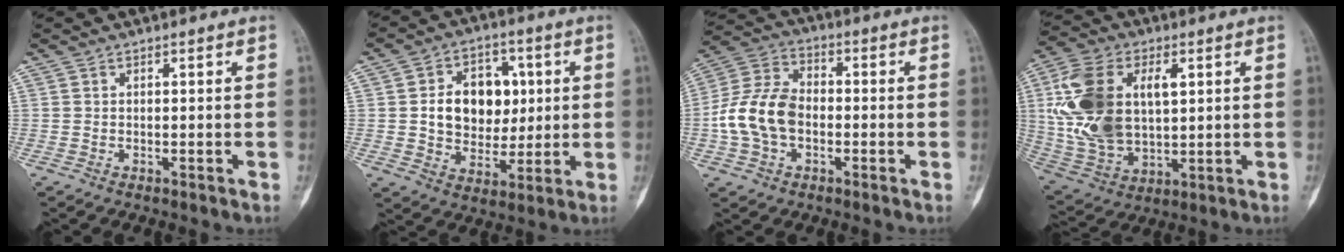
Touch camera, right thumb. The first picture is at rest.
{"total": 13.8, "force": [1.9, 10.4, 8.8], "torque": [-0.087, 0.004, 0.038]}
{"total": 12.5, "force": [-2.1, 8.7, 8.8], "torque": [-0.170, 0.034, -0.048]}
{"total": 19.4, "force": [4.0, 11.8, 14.9], "torque": [-0.291, -0.005, 0.082]}